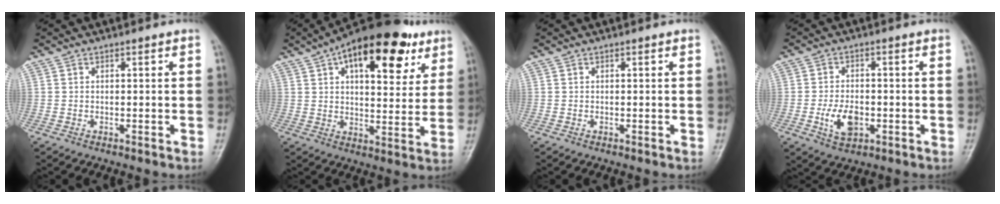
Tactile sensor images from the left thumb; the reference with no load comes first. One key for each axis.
{"total": 21.6, "fx": 10.7, "fy": 10.2, "fz": 15.7, "tx": -0.200, "ty": -0.010, "tz": 0.158}
{"total": 0.0}
{"total": 6.5, "fx": -1.8, "fy": 3.9, "fz": 4.9, "tx": -0.082, "ty": 0.004, "tz": -0.030}